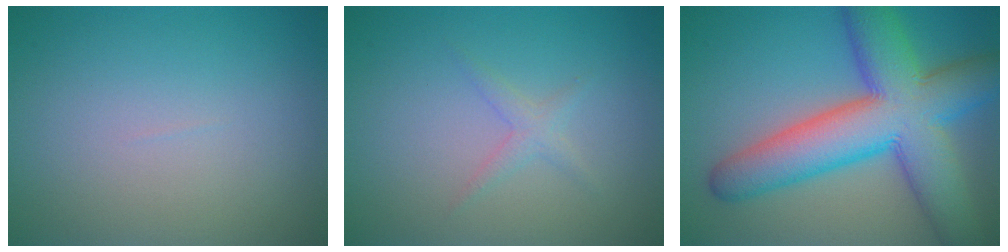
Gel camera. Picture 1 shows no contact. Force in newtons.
{"total": 1.3, "press": 1.3, "slide": 0.1}
{"total": 11.9, "press": 11.9, "slide": 0.6}